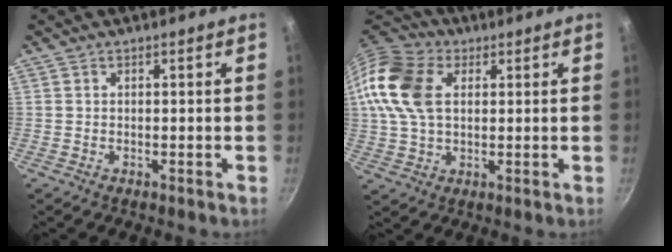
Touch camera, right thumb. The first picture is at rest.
{"total": 16.3, "force": [3.7, 10.9, 11.5], "torque": [-0.229, 0.015, 0.060]}